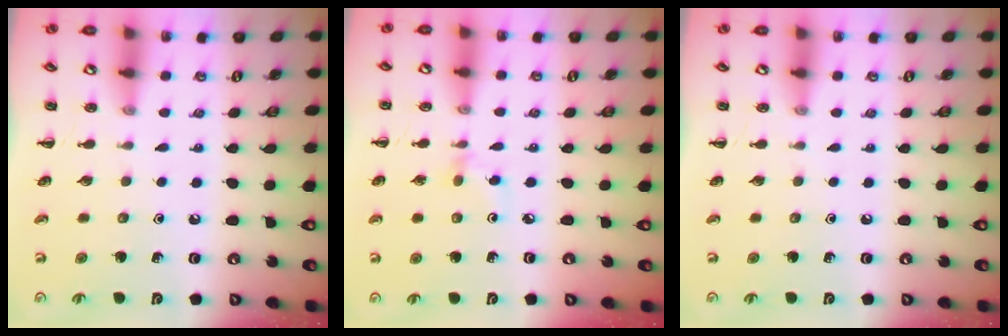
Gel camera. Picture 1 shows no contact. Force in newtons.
{"total": 3.0, "press": 2.8, "slide": 1.2}
{"total": 0.0}